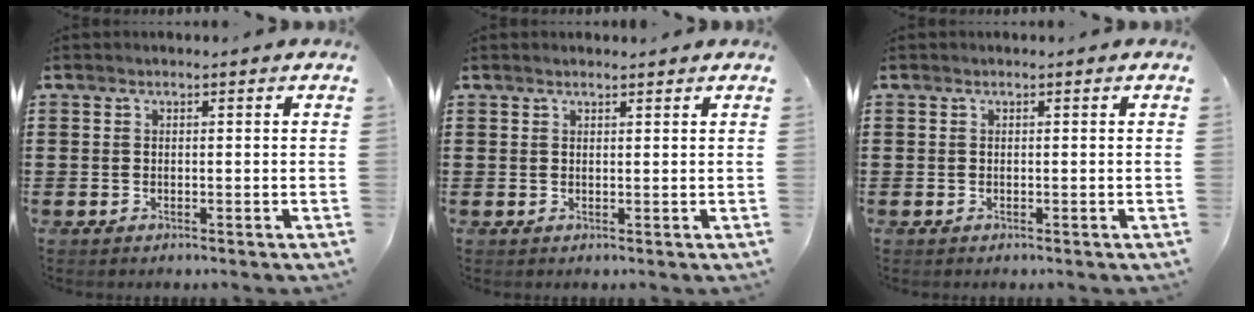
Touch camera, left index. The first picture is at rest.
{"total": 0.8, "force": [0.7, 0.0, 0.4], "torque": [-0.009, -0.001, 0.014]}
{"total": 0.0}